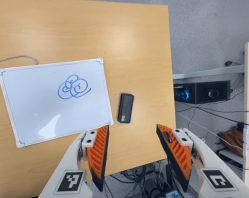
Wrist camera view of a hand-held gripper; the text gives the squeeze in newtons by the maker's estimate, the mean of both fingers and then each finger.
{"total": 0.0}